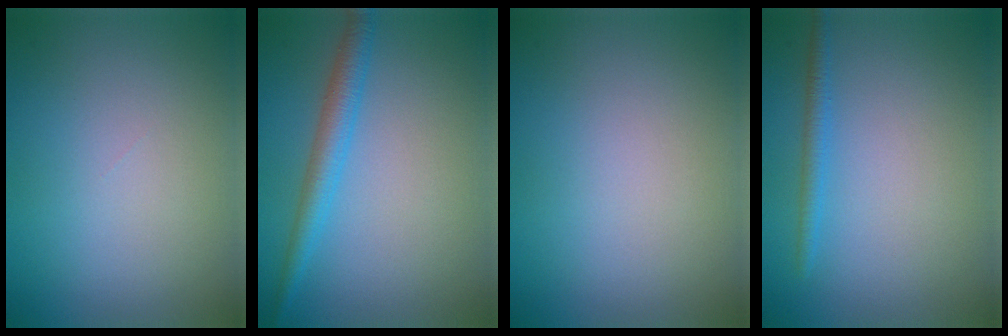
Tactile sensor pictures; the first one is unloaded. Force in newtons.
{"total": 2.8, "press": 2.8, "slide": 0.2}
{"total": 0.0}
{"total": 1.5, "press": 1.5, "slide": 0.1}